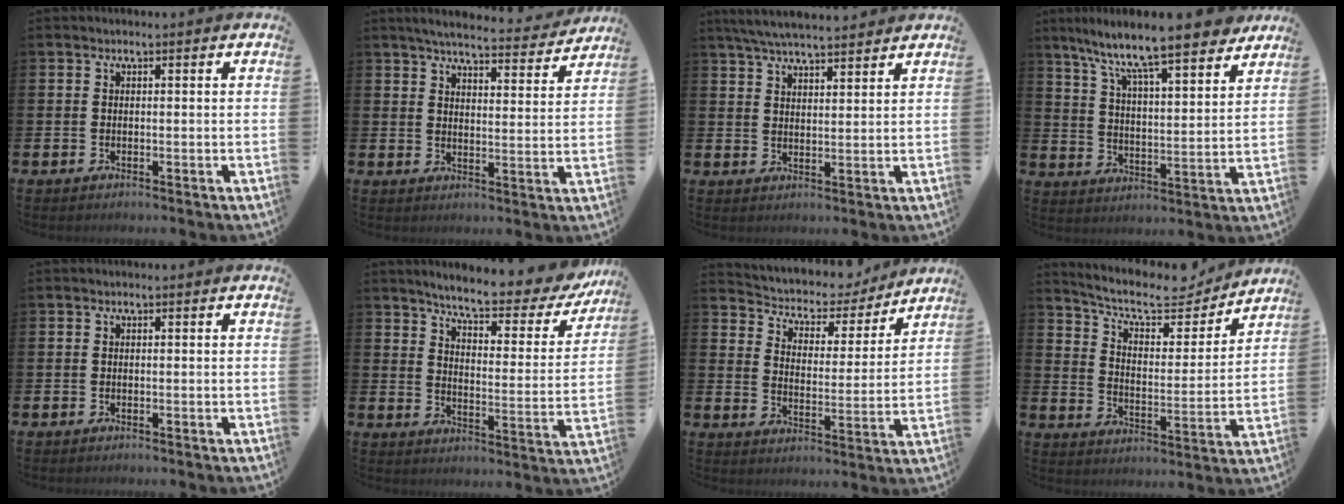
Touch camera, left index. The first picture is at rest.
{"total": 5.5, "force": [5.2, 0.5, 1.7], "torque": [-0.038, -0.035, 0.087]}
{"total": 5.6, "force": [5.4, 0.6, 1.5], "torque": [-0.044, -0.018, 0.098]}
{"total": 10.2, "force": [9.2, 0.7, 4.4], "torque": [-0.120, -0.064, 0.153]}
{"total": 0.0}
{"total": 6.5, "force": [5.8, 0.7, 2.9], "torque": [-0.075, -0.044, 0.092]}
{"total": 5.3, "force": [4.8, 2.2, 0.6], "torque": [-0.048, -0.037, 0.077]}
{"total": 9.7, "force": [8.6, 2.9, 3.5], "torque": [-0.096, -0.056, 0.149]}